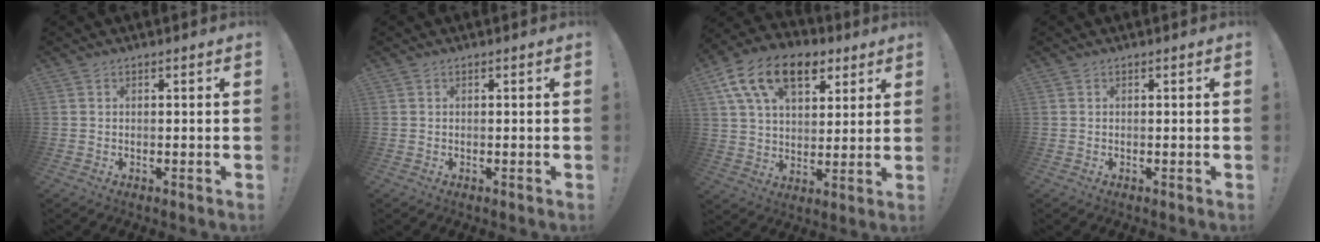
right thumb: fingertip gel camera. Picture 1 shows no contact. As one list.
[{"total": 0.0}, {"total": 17.7, "force": [8.8, 10.9, 10.9], "torque": [-0.172, -0.033, 0.159]}, {"total": 0.0}]